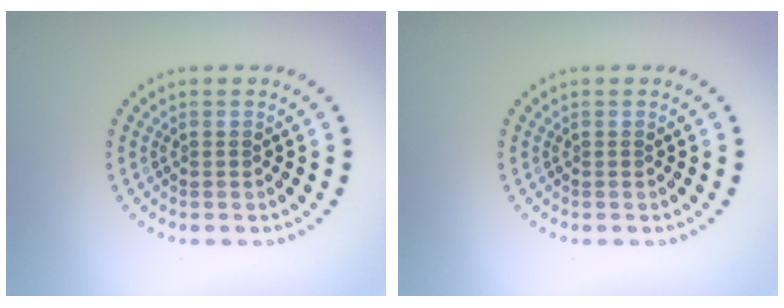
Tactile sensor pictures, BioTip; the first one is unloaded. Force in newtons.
{"total": 0.0}